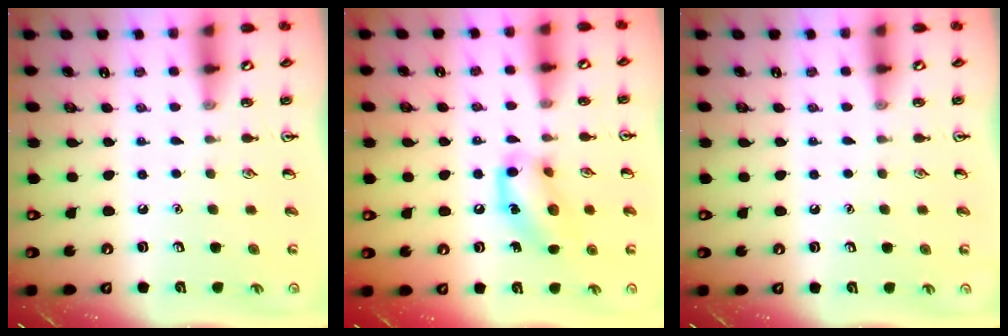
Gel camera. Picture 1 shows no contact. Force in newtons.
{"total": 12.7, "press": 12.5, "slide": 2.2}
{"total": 0.0}